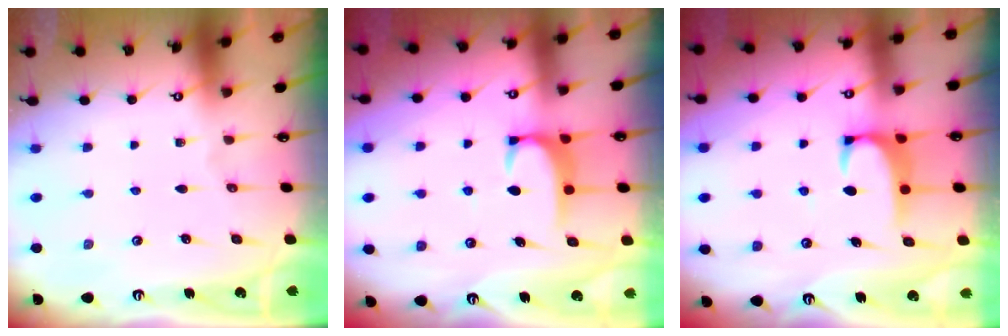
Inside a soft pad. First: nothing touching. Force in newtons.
{"total": 2.0, "press": 1.9, "slide": 0.5}
{"total": 1.9, "press": 1.9, "slide": 0.3}